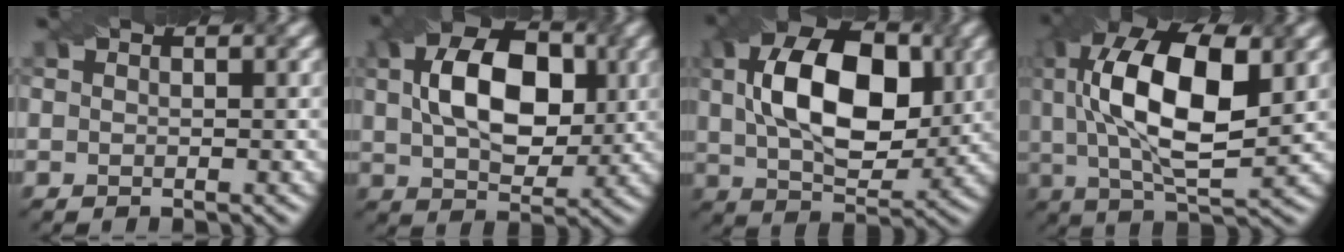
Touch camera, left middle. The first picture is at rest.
{"total": 9.7, "force": [1.6, 5.9, 7.5], "torque": [-0.129, 0.011, 0.025]}
{"total": 11.9, "force": [2.0, 6.9, 9.5], "torque": [-0.163, 0.012, 0.032]}
{"total": 13.2, "force": [2.3, 5.8, 11.7], "torque": [-0.213, 0.011, 0.038]}